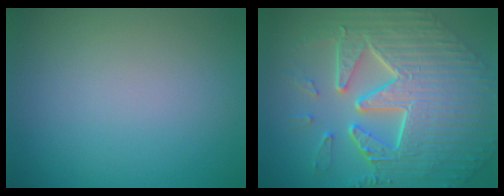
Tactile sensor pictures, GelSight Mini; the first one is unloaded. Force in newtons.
{"total": 10.9, "press": 7.3, "slide": 8.0}